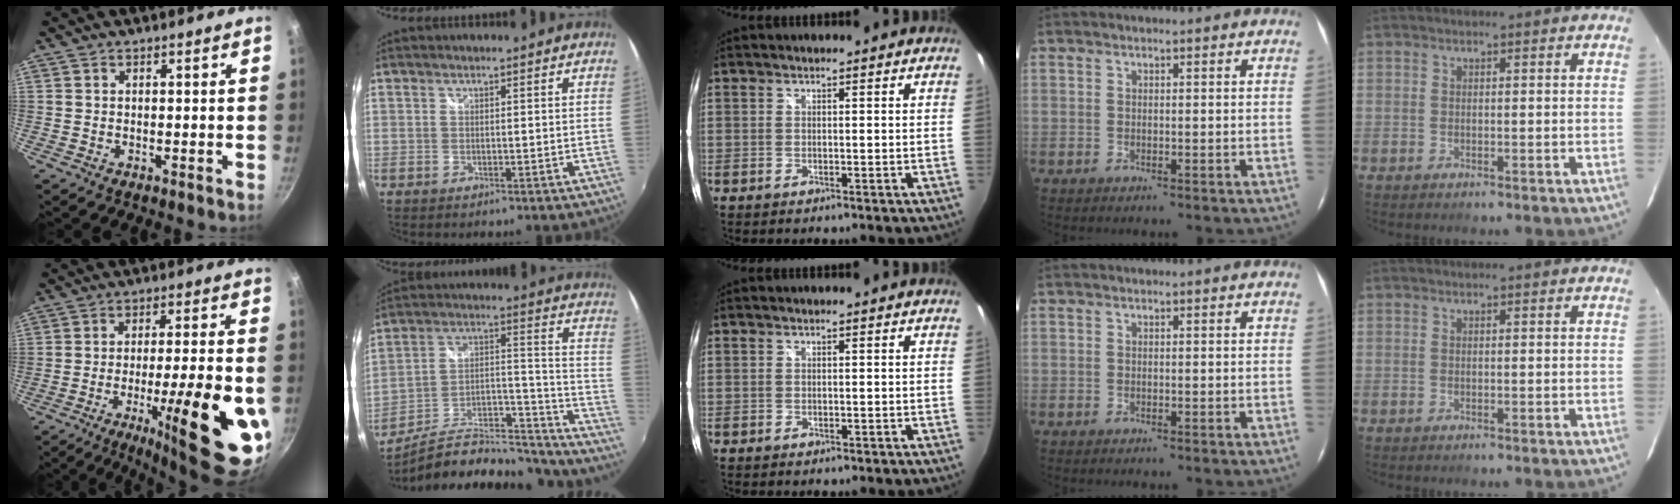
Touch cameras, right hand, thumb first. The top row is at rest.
{"thumb": {"total": 21.4, "force": [-6.9, 4.4, 19.8], "torque": [-0.261, 0.015, -0.096]}, "index": {"total": 20.5, "force": [-17.1, 5.6, 9.8], "torque": [-0.120, 0.011, -0.260]}}